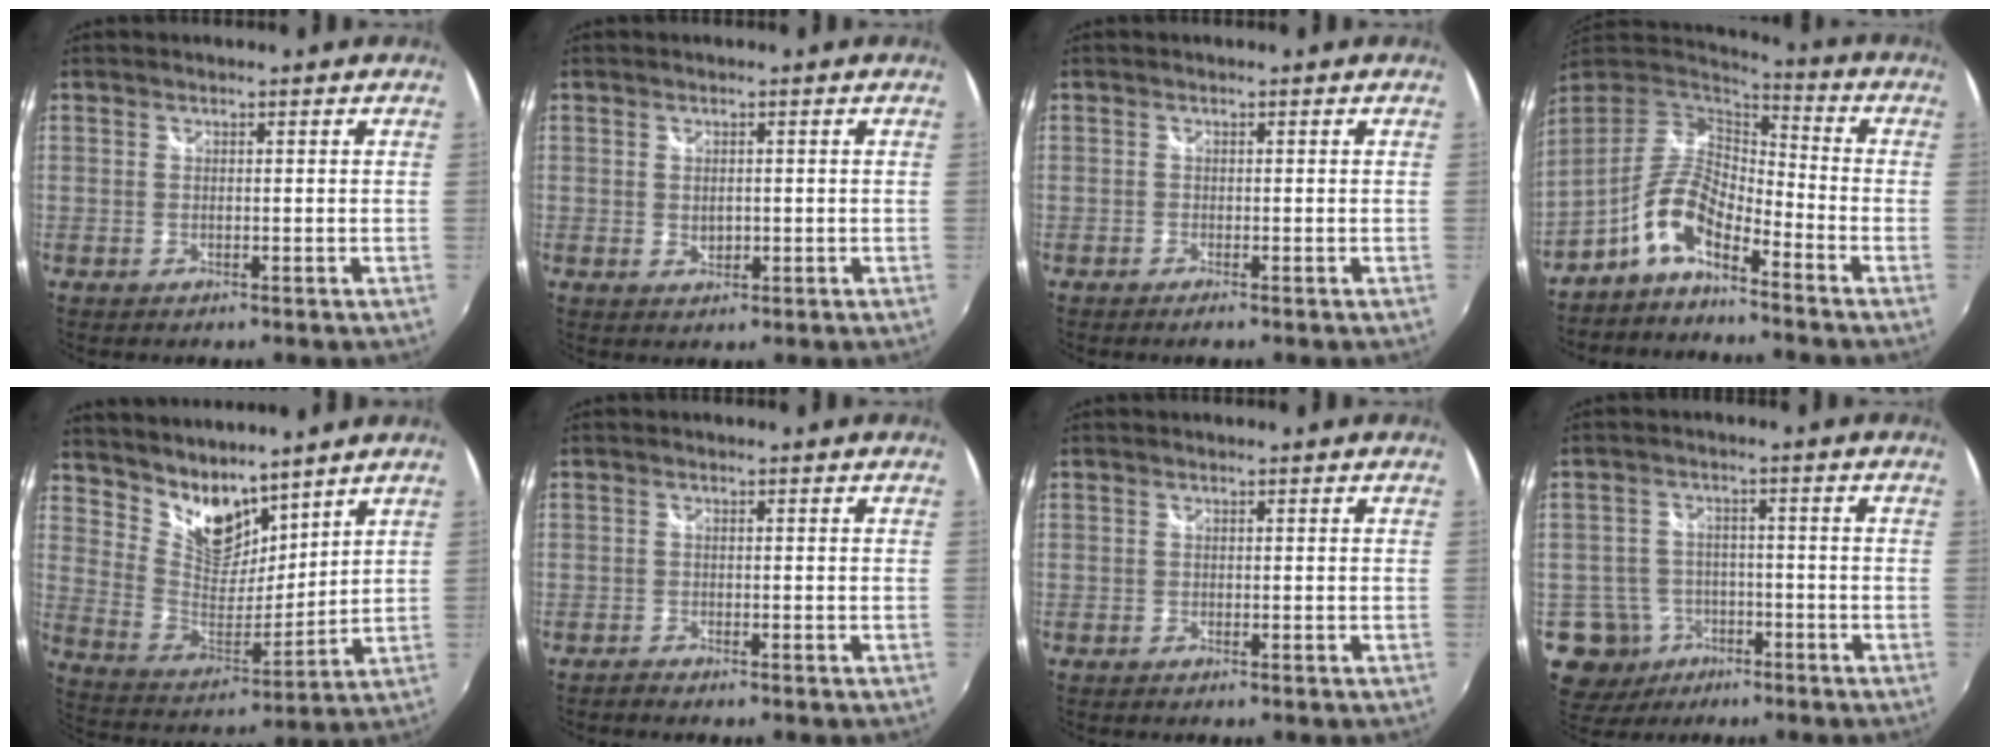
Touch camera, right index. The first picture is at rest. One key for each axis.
{"total": 2.0, "fx": -0.1, "fy": 1.6, "fz": 1.3, "tx": -0.019, "ty": -0.001, "tz": 0.001}
{"total": 0.9, "fx": -0.7, "fy": 0.0, "fz": 0.5, "tx": -0.010, "ty": -0.003, "tz": -0.013}
{"total": 9.5, "fx": -5.9, "fy": 3.4, "fz": 6.6, "tx": -0.144, "ty": 0.017, "tz": -0.119}
{"total": 12.6, "fx": 10.3, "fy": 5.6, "fz": 4.6, "tx": -0.094, "ty": -0.002, "tz": 0.204}
{"total": 1.1, "fx": -1.0, "fy": 0.1, "fz": 0.2, "tx": -0.008, "ty": -0.006, "tz": -0.022}
{"total": 0.0}
{"total": 8.7, "fx": -4.2, "fy": 7.4, "fz": 1.6, "tx": -0.056, "ty": 0.021, "tz": -0.058}